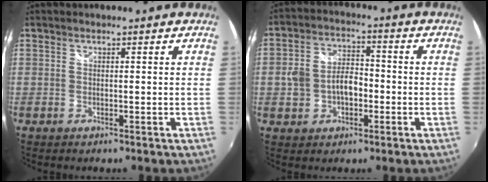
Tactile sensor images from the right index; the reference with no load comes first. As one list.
[{"total": 8.2, "force": [-1.8, 5.7, 5.6], "torque": [-0.111, 0.016, -0.023]}]